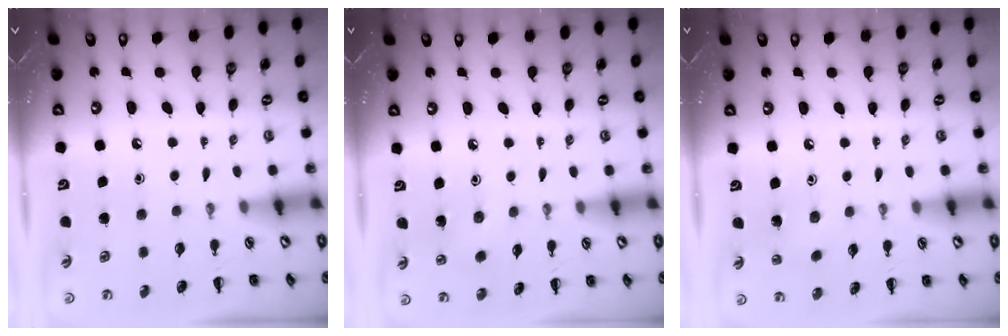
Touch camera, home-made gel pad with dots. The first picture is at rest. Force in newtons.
{"total": 2.6, "press": 2.4, "slide": 0.8}
{"total": 6.5, "press": 6.2, "slide": 1.8}